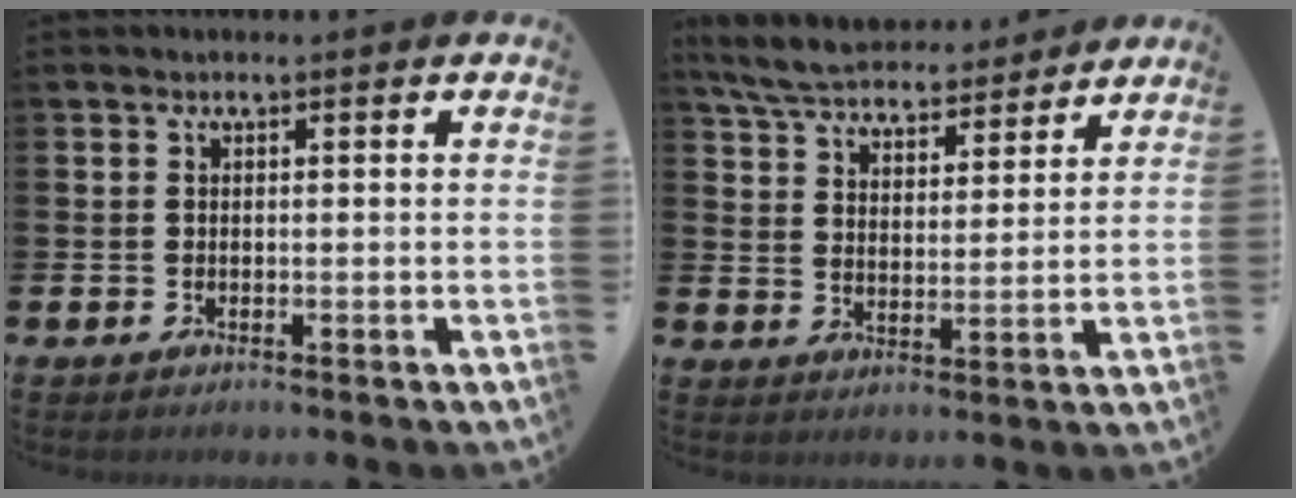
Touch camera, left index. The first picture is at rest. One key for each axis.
{"total": 6.5, "fx": 6.2, "fy": 1.5, "fz": 1.4, "tx": -0.060, "ty": -0.032, "tz": 0.111}